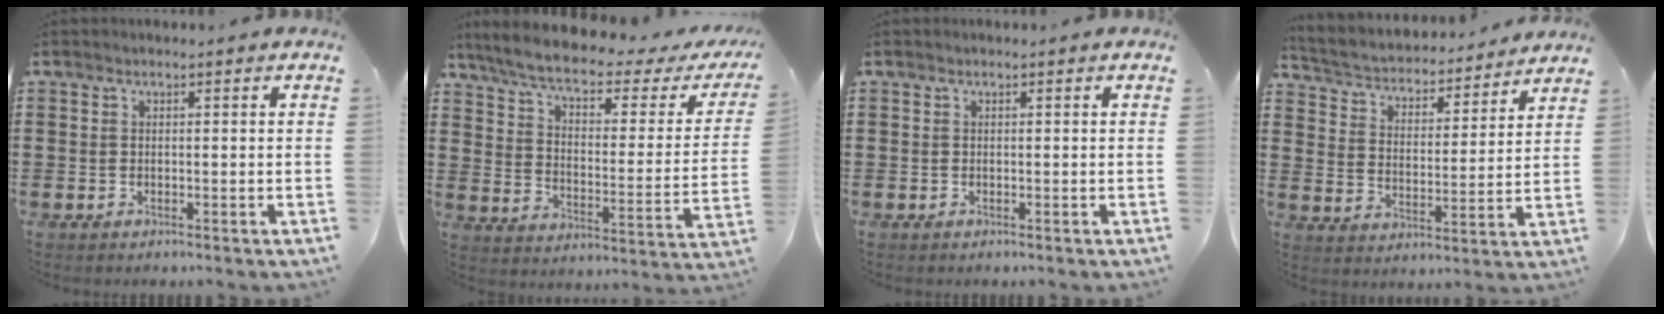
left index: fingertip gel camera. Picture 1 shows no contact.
{"total": 6.2, "force": [4.5, 1.0, 4.2], "torque": [-0.101, -0.027, 0.072]}
{"total": 0.0}
{"total": 3.2, "force": [3.2, 0.5, 0.3], "torque": [-0.028, -0.031, 0.045]}